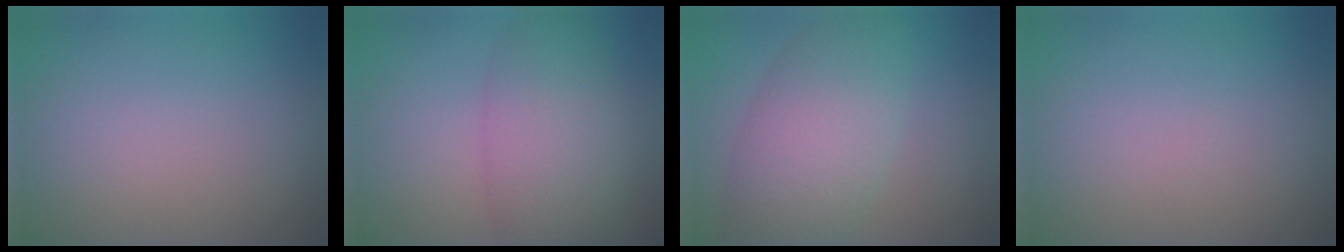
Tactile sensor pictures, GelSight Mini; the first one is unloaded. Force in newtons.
{"total": 6.8, "press": 6.8, "slide": 0.4}
{"total": 7.3, "press": 7.3, "slide": 0.3}
{"total": 0.0}